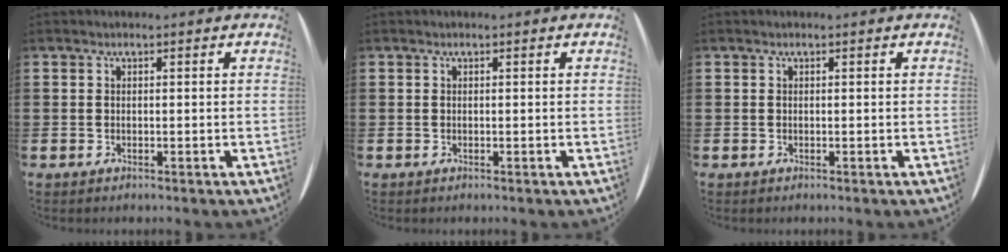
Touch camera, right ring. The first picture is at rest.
{"total": 0.0}
{"total": 0.0}